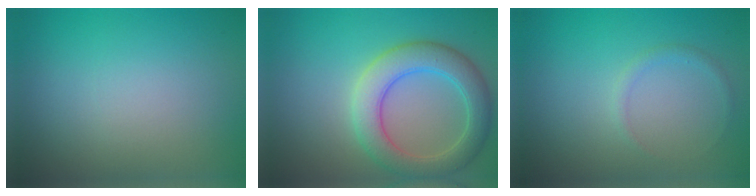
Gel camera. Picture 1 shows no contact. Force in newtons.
{"total": 5.6, "press": 5.6, "slide": 0.7}
{"total": 0.9, "press": 0.8, "slide": 0.1}